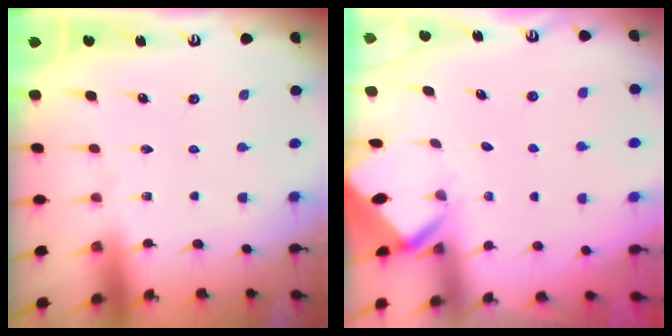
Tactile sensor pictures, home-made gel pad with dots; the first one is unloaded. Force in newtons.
{"total": 3.2, "press": 3.2, "slide": 0.2}